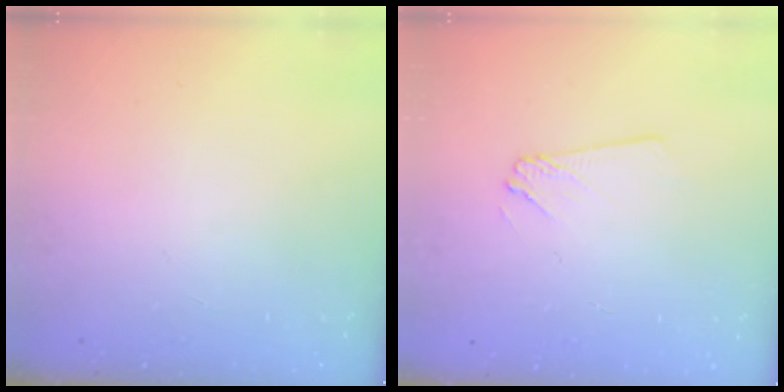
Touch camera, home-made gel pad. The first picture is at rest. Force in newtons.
{"total": 3.0, "press": 3.0, "slide": 0.4}